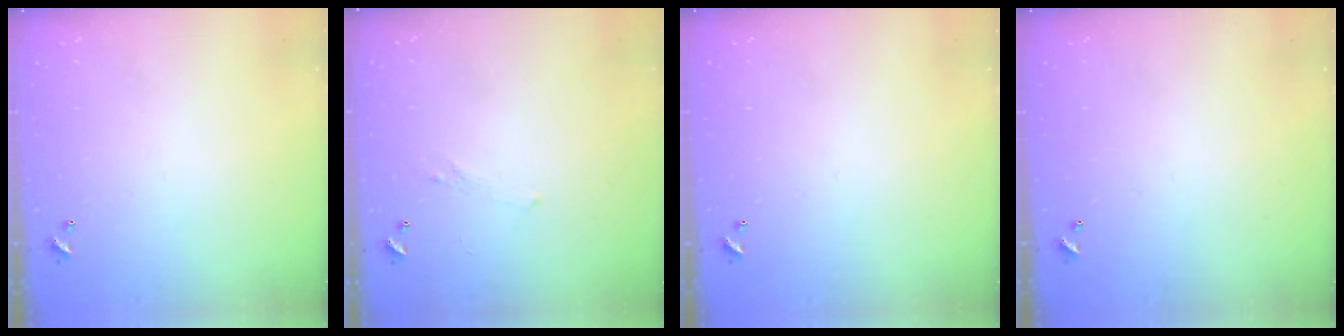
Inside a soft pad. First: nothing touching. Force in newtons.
{"total": 0.8, "press": 0.6, "slide": 0.6}
{"total": 0.0}
{"total": 0.0}